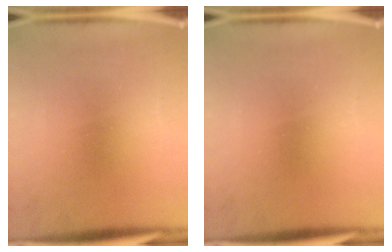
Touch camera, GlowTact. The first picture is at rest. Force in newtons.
{"total": 0.0}